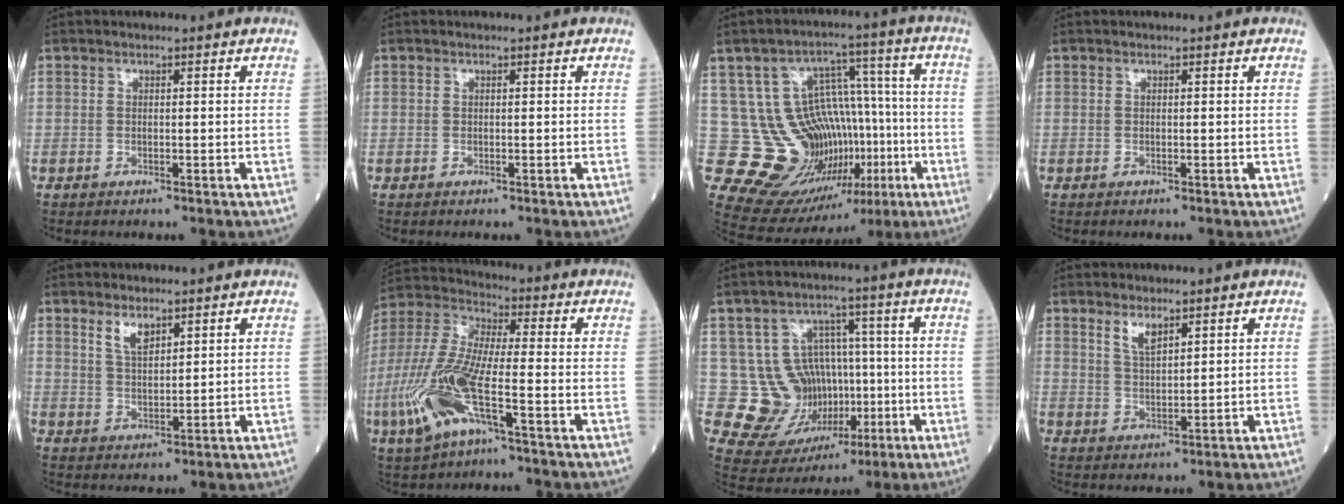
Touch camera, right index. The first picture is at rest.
{"total": 0.0}
{"total": 17.4, "force": [-4.0, 11.9, 12.1], "torque": [-0.186, 0.042, -0.037]}
{"total": 0.0}
{"total": 3.6, "force": [2.4, 1.3, 2.3], "torque": [-0.045, -0.002, 0.052]}
{"total": 14.4, "force": [-5.1, 3.2, 13.0], "torque": [-0.302, -0.007, -0.098]}
{"total": 11.7, "force": [-0.8, 10.5, 5.2], "torque": [-0.087, 0.041, 0.013]}
{"total": 3.3, "force": [2.3, 0.9, 2.2], "torque": [-0.045, -0.004, 0.049]}